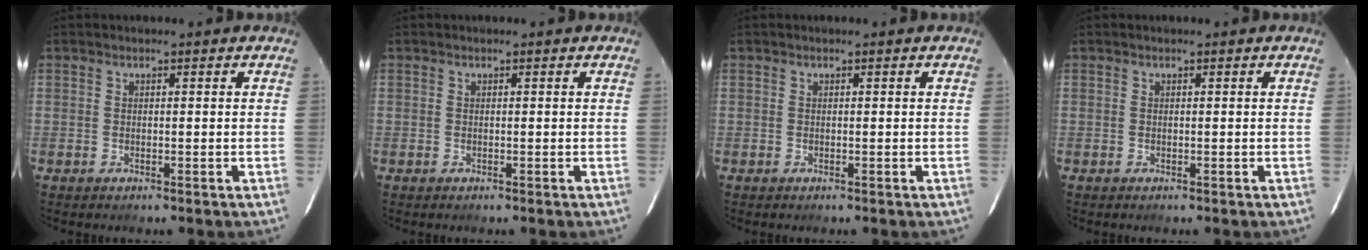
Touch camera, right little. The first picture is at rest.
{"total": 0.0}
{"total": 0.0}
{"total": 0.0}